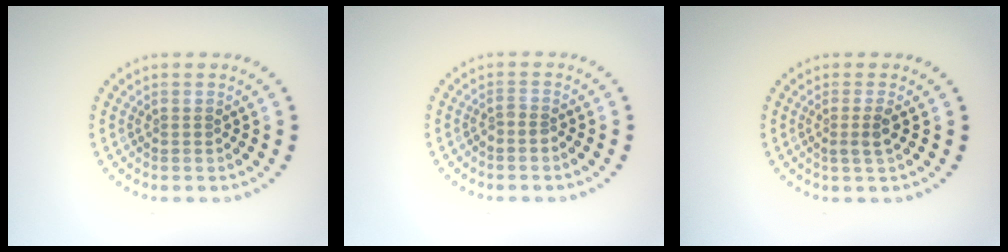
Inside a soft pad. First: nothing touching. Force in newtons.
{"total": 0.7, "press": 0.4, "slide": 0.6}
{"total": 1.6, "press": 1.2, "slide": 1.0}